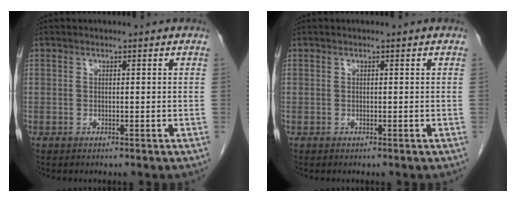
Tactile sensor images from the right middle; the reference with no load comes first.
{"total": 0.0}